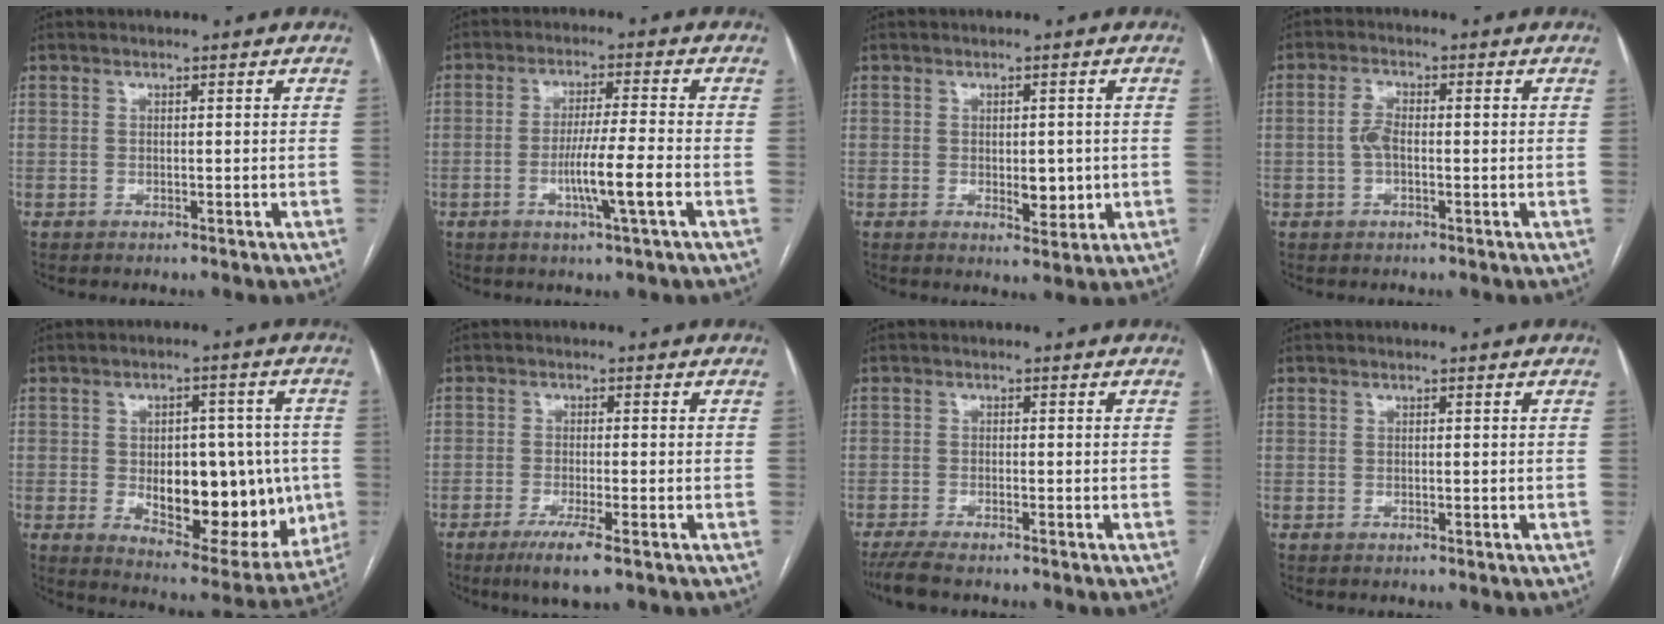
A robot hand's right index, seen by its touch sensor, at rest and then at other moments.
{"total": 7.4, "force": [-2.5, -0.6, 7.0], "torque": [-0.125, -0.008, -0.046]}
{"total": 4.1, "force": [-0.4, 2.0, 3.6], "torque": [-0.048, -0.006, 0.002]}
{"total": 3.5, "force": [-0.2, 1.5, 3.2], "torque": [-0.072, 0.014, -0.005]}
{"total": 17.2, "force": [-1.3, 8.6, 14.8], "torque": [-0.203, -0.001, 0.007]}
{"total": 6.3, "force": [-3.8, 0.3, 5.0], "torque": [-0.094, -0.017, -0.065]}
{"total": 4.8, "force": [-3.9, 0.5, 2.7], "torque": [-0.048, -0.011, -0.065]}
{"total": 0.0}